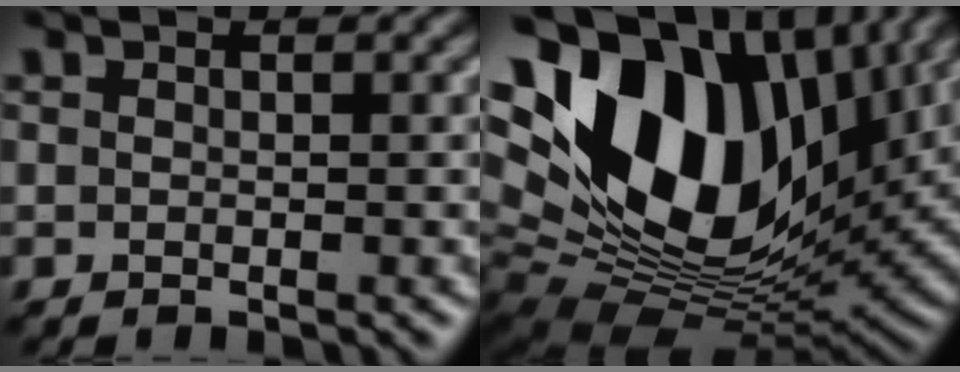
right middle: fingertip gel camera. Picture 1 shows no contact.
{"total": 18.1, "force": [5.5, 11.3, 13.0], "torque": [-0.259, 0.015, 0.090]}